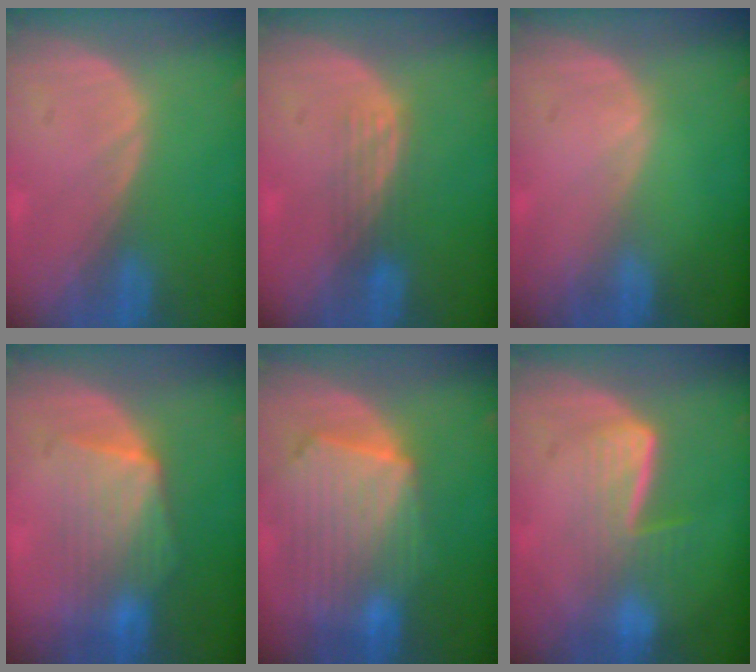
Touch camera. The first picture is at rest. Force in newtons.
{"total": 3.0, "press": 2.7, "slide": 1.3}
{"total": 0.0}
{"total": 7.5, "press": 7.4, "slide": 1.2}
{"total": 10.8, "press": 9.4, "slide": 5.2}
{"total": 6.7, "press": 5.7, "slide": 3.6}